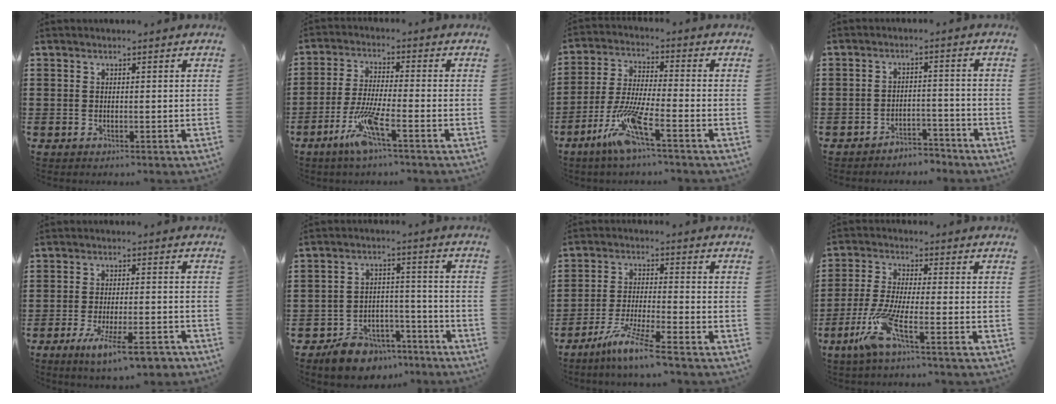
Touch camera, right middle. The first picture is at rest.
{"total": 7.3, "force": [-4.1, 0.9, 6.0], "torque": [-0.121, -0.005, -0.076]}
{"total": 8.9, "force": [-5.4, 0.9, 7.0], "torque": [-0.160, -0.012, -0.106]}
{"total": 3.6, "force": [-3.5, 0.4, -0.1], "torque": [-0.005, 0.003, -0.077]}
{"total": 7.6, "force": [-4.9, 1.3, 5.6], "torque": [-0.096, -0.002, -0.084]}
{"total": 7.0, "force": [-6.3, 2.9, 1.1], "torque": [-0.017, 0.035, -0.121]}
{"total": 7.4, "force": [-5.9, -0.4, 4.4], "torque": [-0.095, -0.017, -0.113]}
{"total": 8.2, "force": [-4.4, 1.1, 6.9], "torque": [-0.158, -0.010, -0.087]}